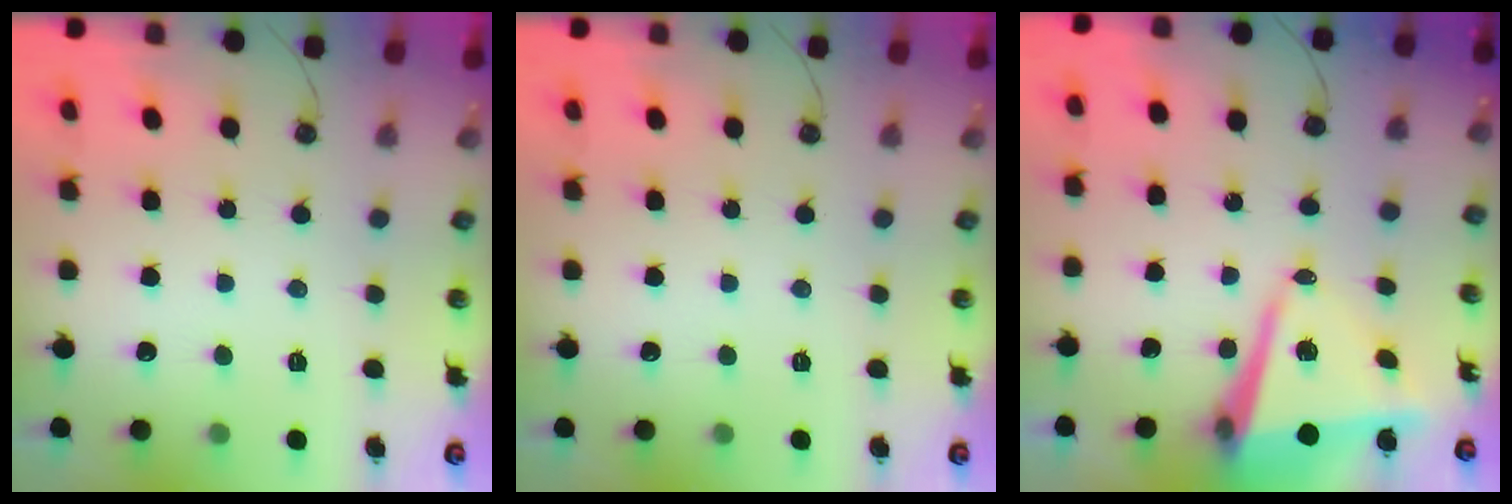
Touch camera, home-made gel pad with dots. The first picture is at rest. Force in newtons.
{"total": 0.0}
{"total": 9.8, "press": 9.6, "slide": 1.6}